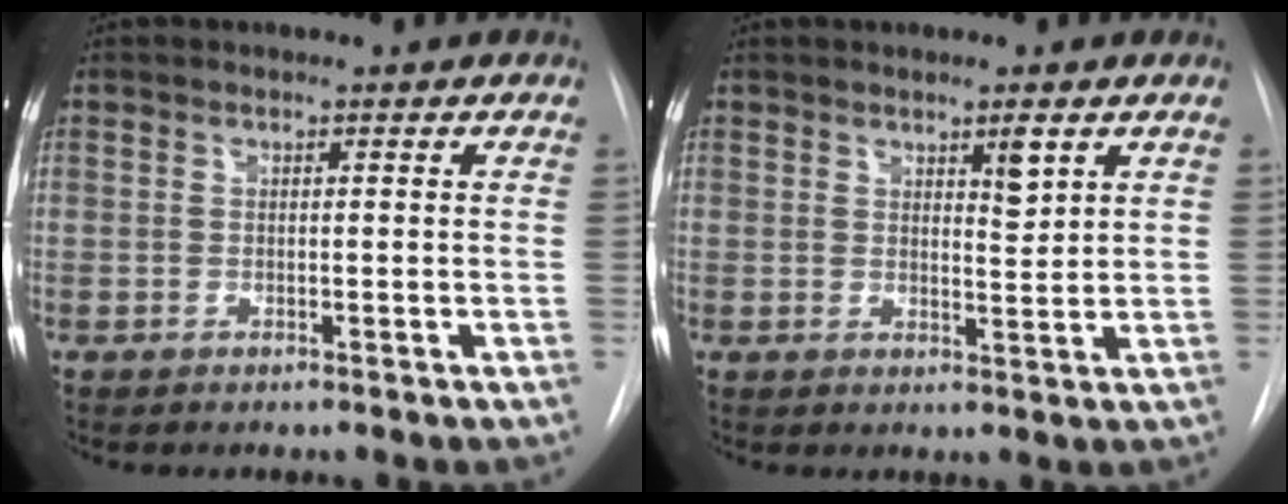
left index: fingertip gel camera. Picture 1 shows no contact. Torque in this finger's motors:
{"motor_torque": [0.13, -0.07, 0.15, 0.04]}